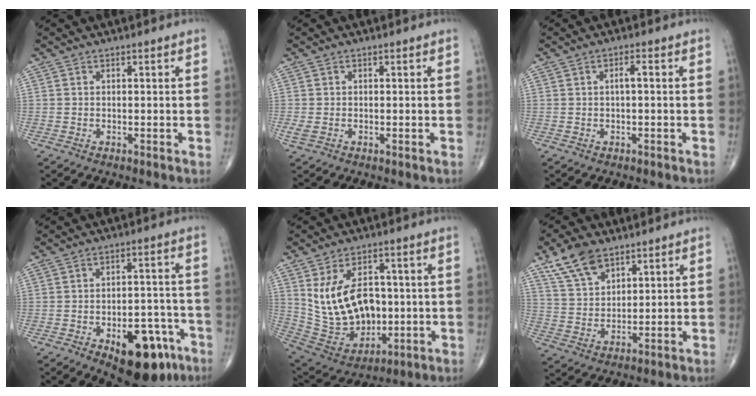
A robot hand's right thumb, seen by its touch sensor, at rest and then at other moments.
{"total": 1.6, "force": [-0.3, 0.9, 1.3], "torque": [-0.037, -0.001, -0.006]}
{"total": 1.5, "force": [0.1, 0.3, 1.5], "torque": [-0.032, 0.005, 0.000]}
{"total": 15.7, "force": [-7.8, 7.9, 11.1], "torque": [-0.118, 0.045, -0.098]}
{"total": 16.1, "force": [1.7, 11.1, 11.5], "torque": [-0.169, -0.005, 0.058]}
{"total": 9.2, "force": [6.0, 5.0, 4.9], "torque": [-0.077, -0.025, 0.121]}